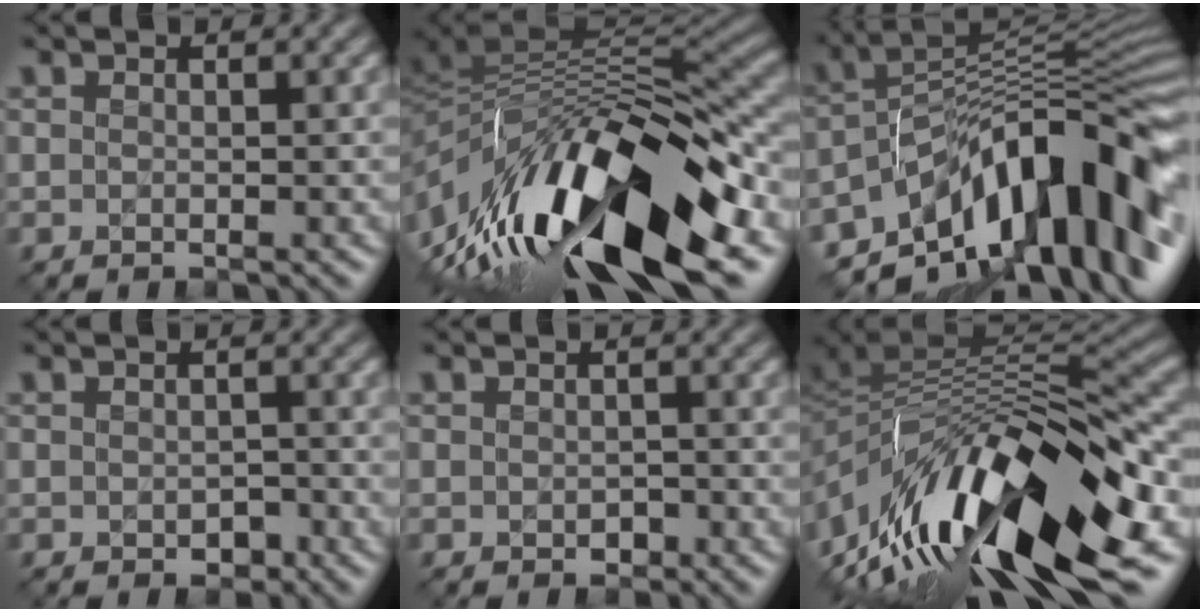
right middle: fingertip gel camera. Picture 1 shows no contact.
{"total": 16.8, "force": [-5.6, 6.7, 14.4], "torque": [-0.253, 0.017, -0.101]}
{"total": 13.5, "force": [-6.5, 5.2, 10.6], "torque": [-0.142, 0.025, -0.118]}
{"total": 1.3, "force": [-0.5, 0.9, 0.8], "torque": [-0.013, -0.005, -0.007]}
{"total": 0.9, "force": [-0.3, 0.6, 0.6], "torque": [-0.009, -0.003, -0.004]}
{"total": 15.7, "force": [-5.1, 6.5, 13.3], "torque": [-0.240, 0.017, -0.091]}